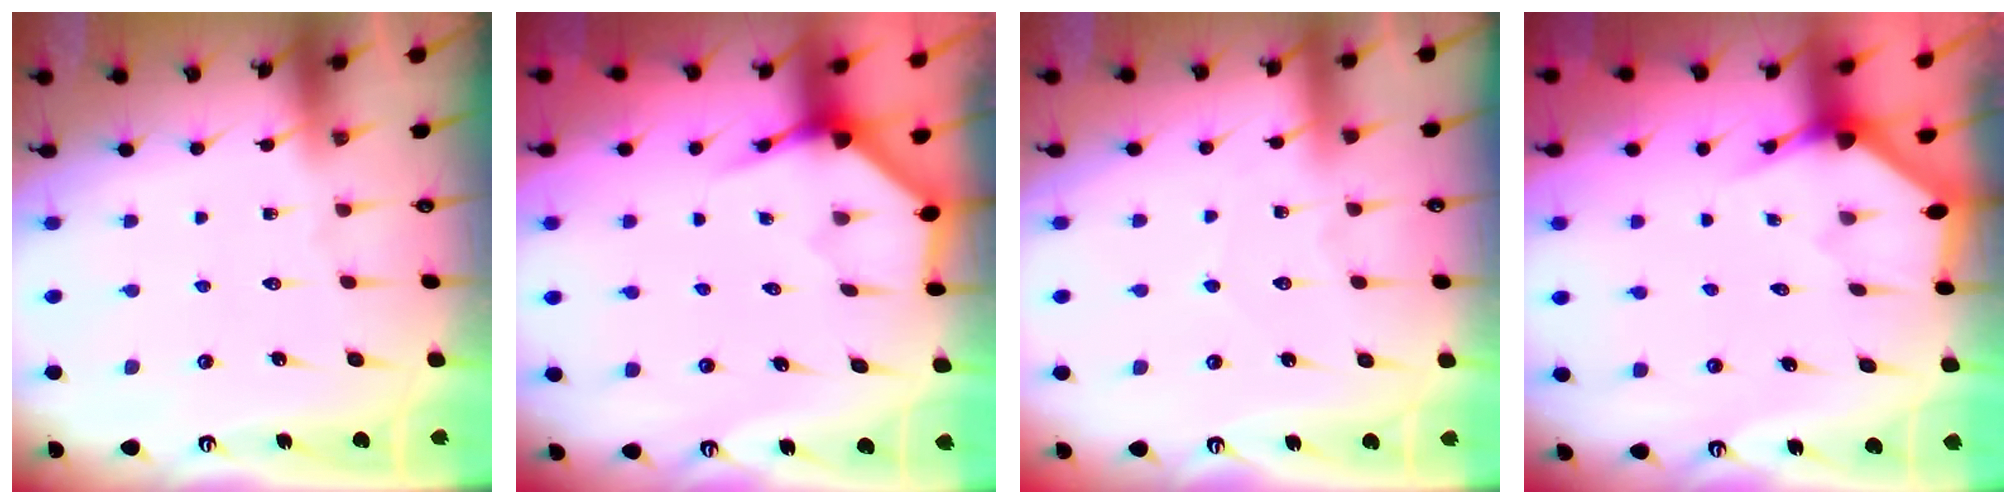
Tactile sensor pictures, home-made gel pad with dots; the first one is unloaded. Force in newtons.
{"total": 3.9, "press": 3.9, "slide": 0.3}
{"total": 3.0, "press": 2.9, "slide": 0.4}
{"total": 2.6, "press": 2.6, "slide": 0.2}